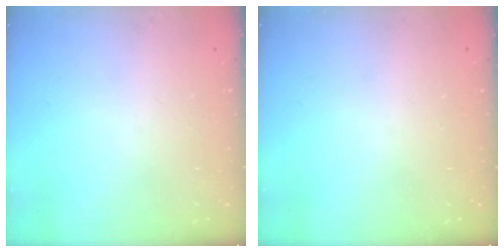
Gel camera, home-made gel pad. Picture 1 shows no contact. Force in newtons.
{"total": 0.0}